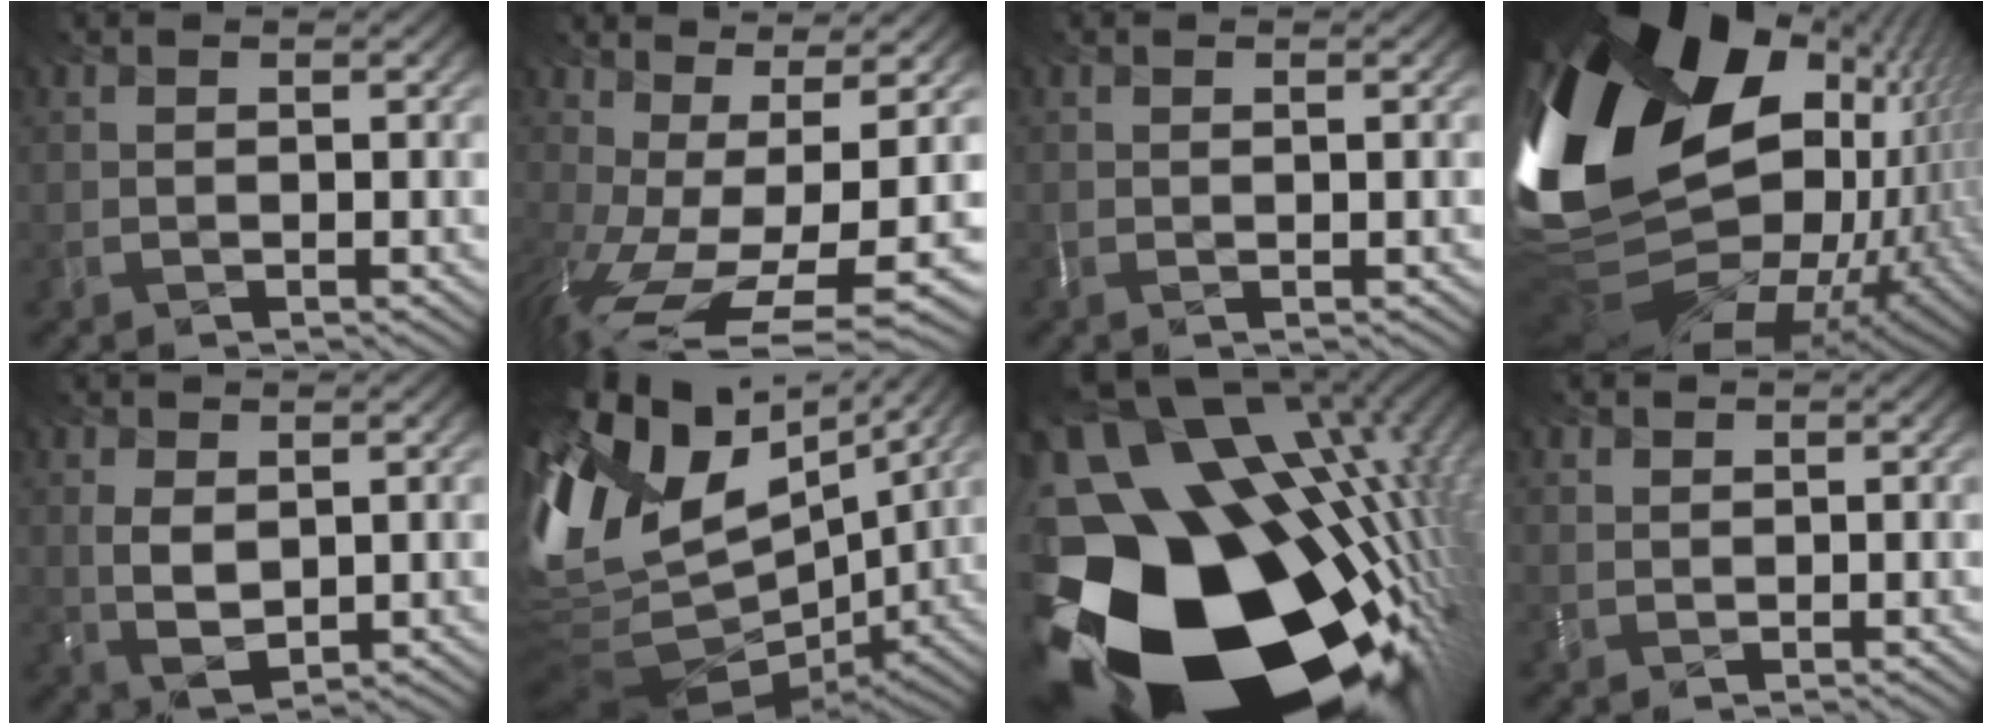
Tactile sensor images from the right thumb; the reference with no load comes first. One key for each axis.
{"total": 13.6, "fx": -4.3, "fy": 4.6, "fz": 12.0, "tx": -0.252, "ty": -0.038, "tz": -0.015}
{"total": 0.9, "fx": 0.1, "fy": -0.2, "fz": 0.9, "tx": -0.020, "ty": 0.004, "tz": 0.002}
{"total": 19.4, "fx": -0.6, "fy": 13.4, "fz": 14.0, "tx": -0.293, "ty": -0.065, "tz": 0.028}
{"total": 2.1, "fx": -0.4, "fy": 1.0, "fz": 1.8, "tx": -0.077, "ty": -0.010, "tz": 0.020}
{"total": 13.6, "fx": 2.2, "fy": 8.8, "fz": 10.1, "tx": -0.263, "ty": -0.016, "tz": 0.062}
{"total": 21.9, "fx": -9.2, "fy": 14.0, "fz": 14.1, "tx": -0.246, "ty": -0.058, "tz": -0.113}
{"total": 0.9, "fx": -0.1, "fy": 0.0, "fz": -0.9, "tx": -0.007, "ty": -0.008, "tz": 0.023}